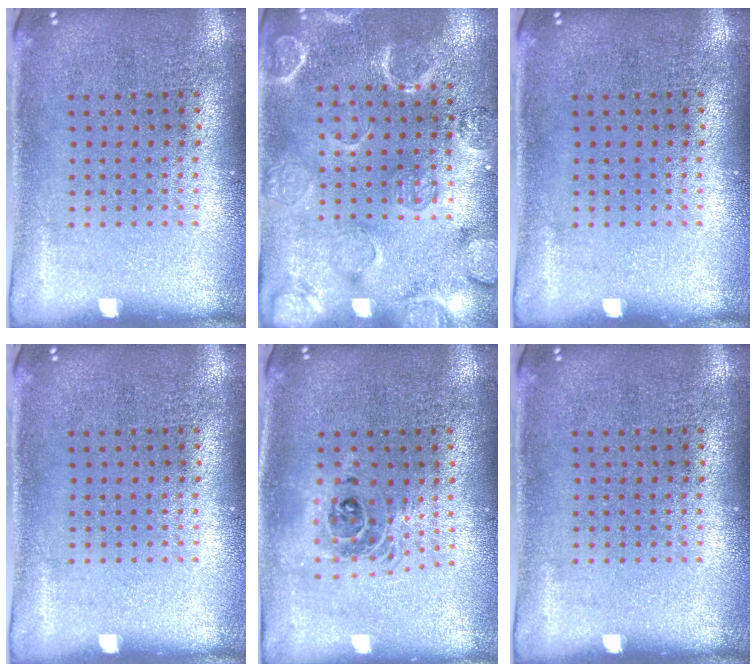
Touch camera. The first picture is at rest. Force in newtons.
{"total": 2.3, "press": 2.2, "slide": 0.6}
{"total": 0.0}
{"total": 0.0}
{"total": 1.7, "press": 1.4, "slide": 0.9}
{"total": 0.0}